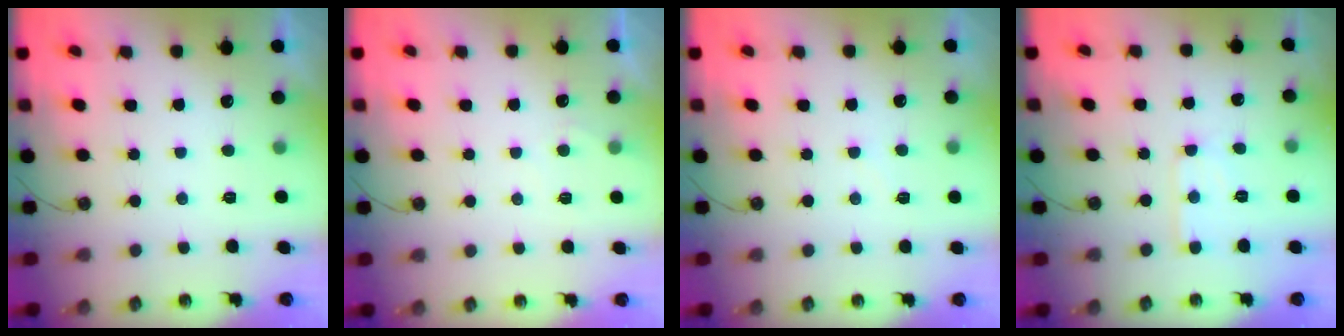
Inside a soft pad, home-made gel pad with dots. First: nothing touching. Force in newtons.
{"total": 3.6, "press": 3.6, "slide": 0.5}
{"total": 2.9, "press": 2.9, "slide": 0.4}
{"total": 7.2, "press": 7.1, "slide": 0.7}